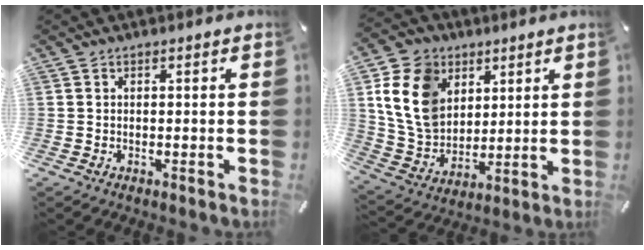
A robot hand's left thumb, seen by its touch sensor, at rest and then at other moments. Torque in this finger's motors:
{"motor_torque": [0.58, 0.58, 1.47, -1.30, 0.45]}